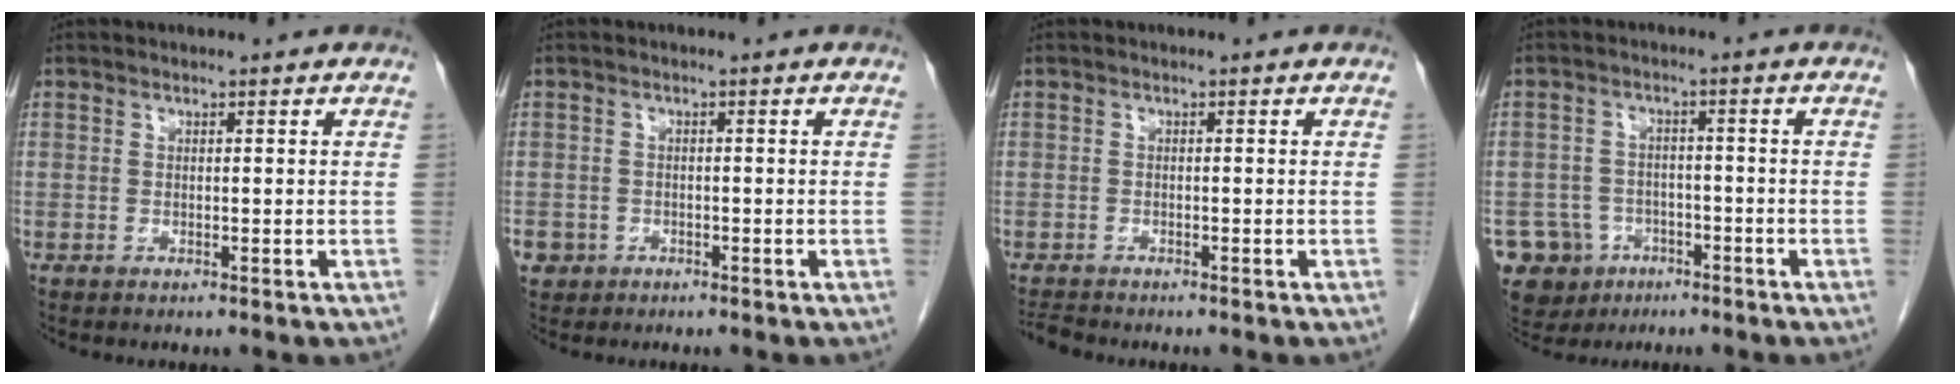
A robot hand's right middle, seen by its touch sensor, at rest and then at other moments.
{"total": 2.7, "force": [-1.4, 2.2, 0.3], "torque": [-0.003, 0.006, -0.024]}
{"total": 2.0, "force": [-2.0, 0.0, 0.3], "torque": [-0.010, -0.011, -0.033]}
{"total": 7.8, "force": [-4.0, 6.6, 1.0], "torque": [-0.028, 0.007, -0.053]}